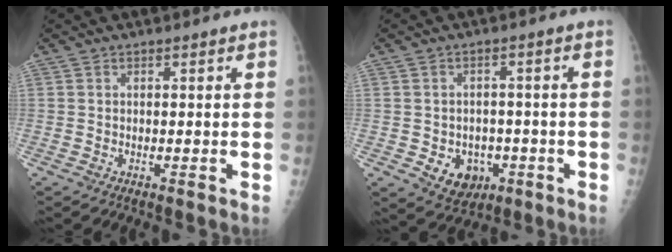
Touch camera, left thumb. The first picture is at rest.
{"total": 8.2, "force": [-2.8, 6.5, 4.1], "torque": [-0.031, 0.019, -0.029]}